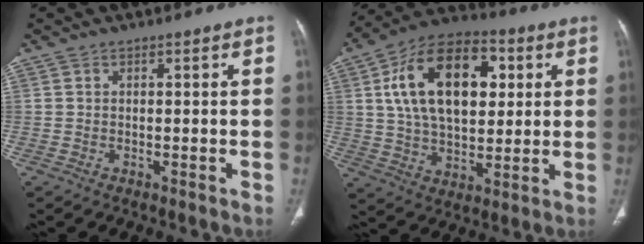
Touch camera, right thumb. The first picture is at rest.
{"total": 21.2, "force": [5.3, 12.5, 16.3], "torque": [-0.247, 0.003, 0.086]}